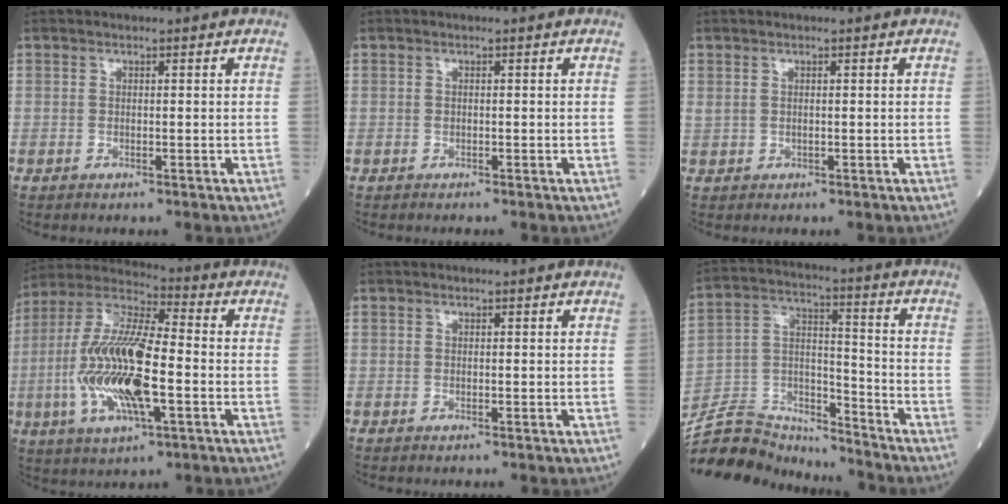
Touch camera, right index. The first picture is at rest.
{"total": 0.0}
{"total": 0.8, "force": [0.3, 0.5, 0.6], "torque": [-0.021, 0.005, 0.014]}
{"total": 17.2, "force": [-3.2, 4.4, 16.3], "torque": [-0.343, -0.002, -0.060]}
{"total": 0.0}
{"total": 14.2, "force": [-13.9, 2.6, 1.1], "torque": [-0.025, 0.043, -0.250]}